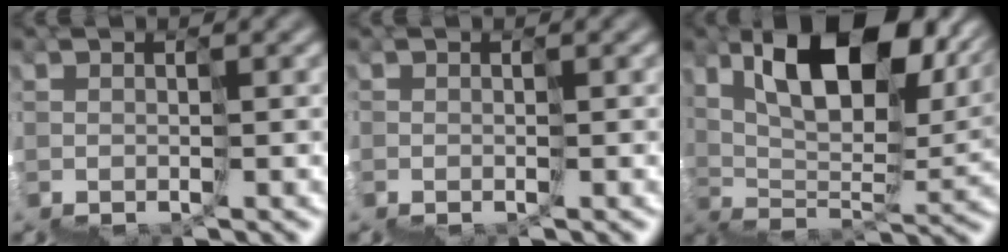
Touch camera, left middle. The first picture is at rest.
{"total": 0.7, "force": [-0.4, 0.3, 0.5], "torque": [-0.008, -0.003, -0.009]}
{"total": 10.8, "force": [7.7, 4.0, 6.5], "torque": [-0.094, 0.027, 0.133]}